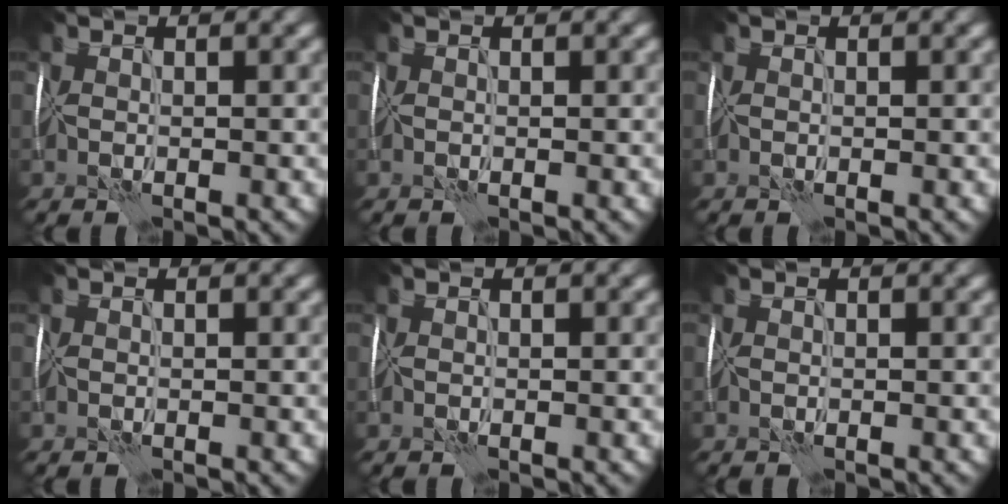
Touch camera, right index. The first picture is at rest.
{"total": 0.0}
{"total": 0.0}
{"total": 0.0}
{"total": 0.0}
{"total": 0.0}